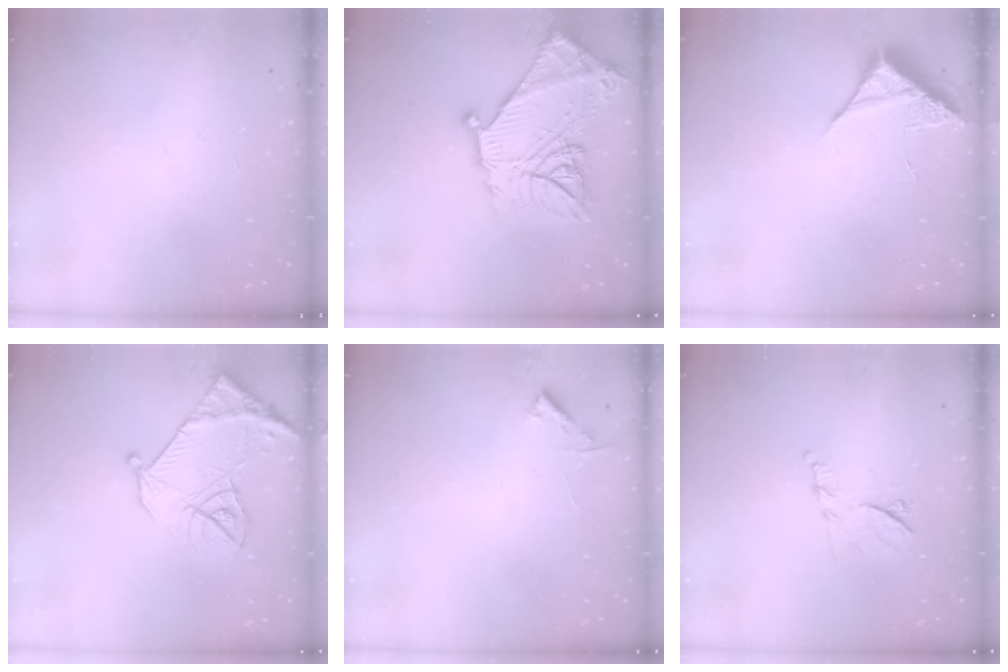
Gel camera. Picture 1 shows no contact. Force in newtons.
{"total": 23.5, "press": 23.4, "slide": 1.6}
{"total": 7.1, "press": 7.1, "slide": 0.3}
{"total": 14.4, "press": 14.3, "slide": 1.6}
{"total": 3.8, "press": 3.8, "slide": 0.6}
{"total": 9.4, "press": 9.4, "slide": 0.1}